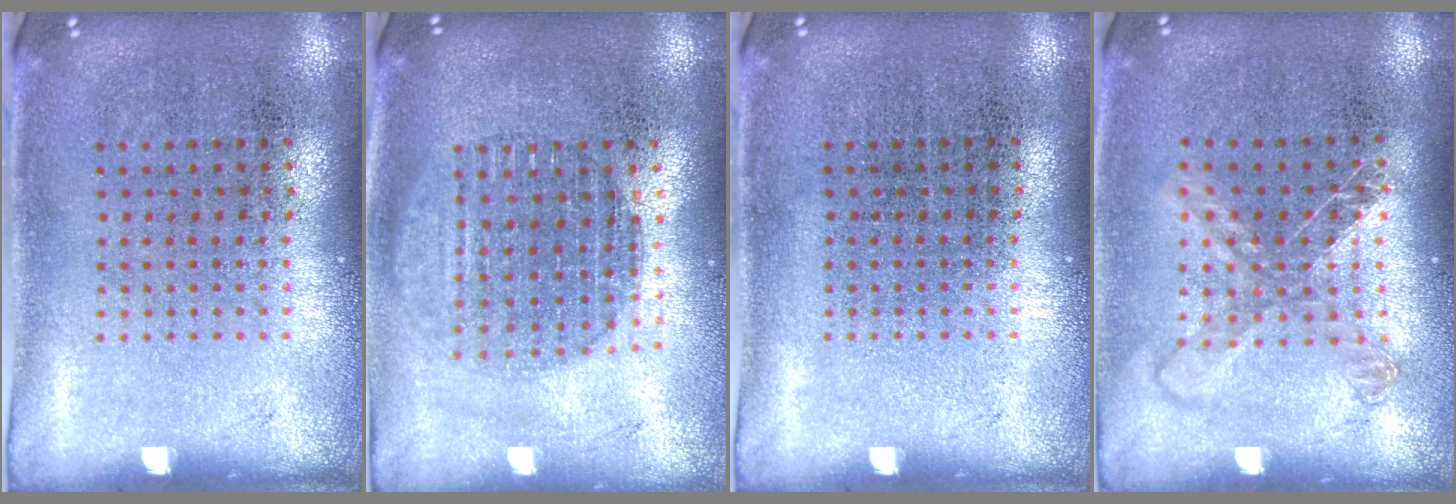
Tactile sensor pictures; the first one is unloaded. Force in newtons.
{"total": 1.7, "press": 1.5, "slide": 0.9}
{"total": 0.0}
{"total": 1.3, "press": 1.1, "slide": 0.7}